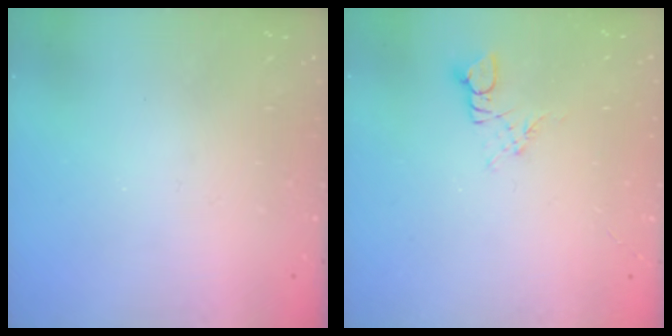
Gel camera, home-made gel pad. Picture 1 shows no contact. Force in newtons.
{"total": 3.6, "press": 3.6, "slide": 0.6}